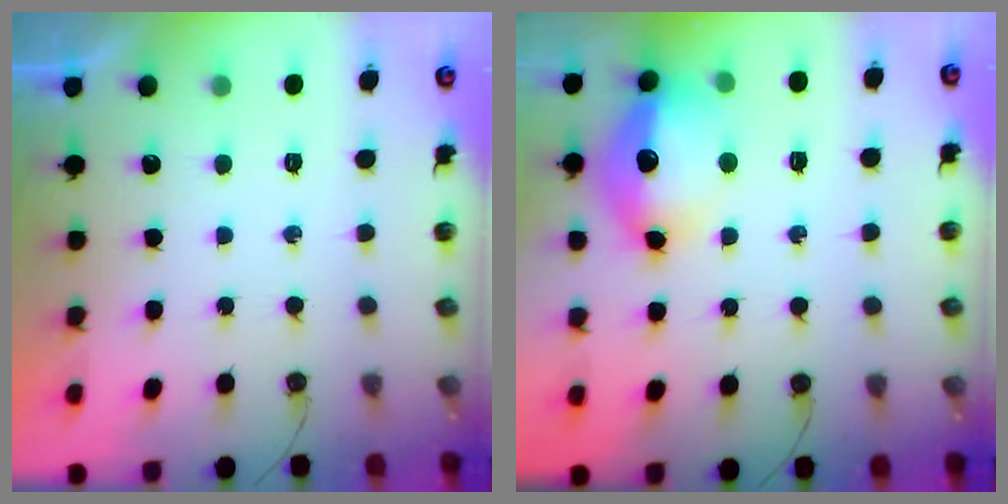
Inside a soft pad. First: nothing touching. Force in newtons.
{"total": 15.1, "press": 15.1, "slide": 1.4}